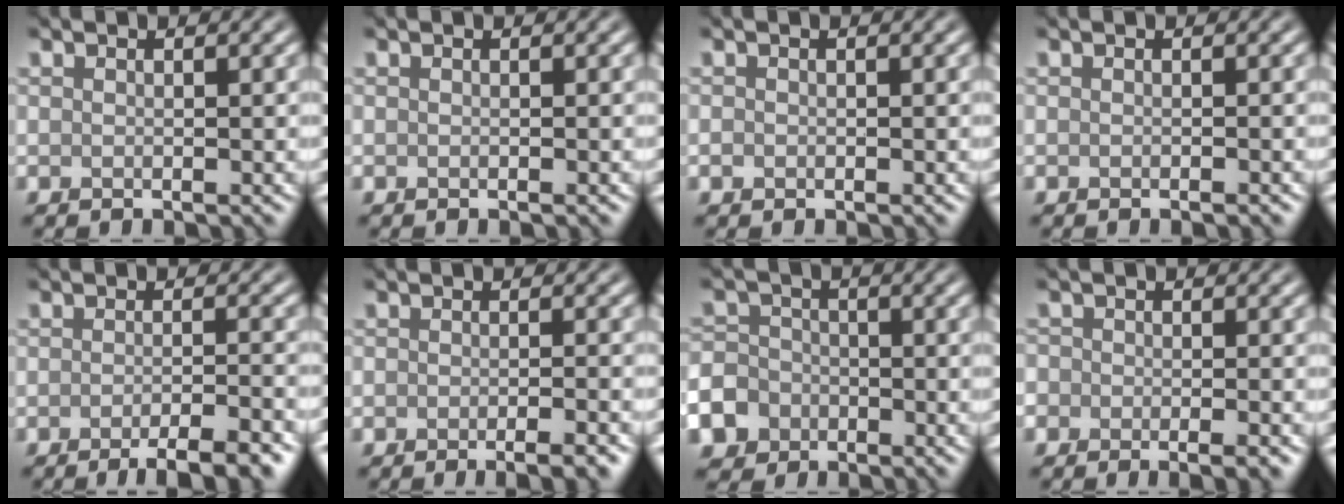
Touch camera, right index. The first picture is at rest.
{"total": 0.0}
{"total": 0.5, "force": [-0.2, 0.4, 0.2], "torque": [-0.001, -0.004, -0.004]}
{"total": 0.6, "force": [-0.4, 0.0, 0.4], "torque": [-0.004, 0.000, -0.005]}
{"total": 5.4, "force": [-3.4, 1.2, 4.1], "torque": [-0.048, 0.001, -0.051]}
{"total": 3.7, "force": [-2.4, 0.9, 2.7], "torque": [-0.028, 0.005, -0.030]}
{"total": 8.7, "force": [-4.9, 6.9, 2.1], "torque": [-0.054, -0.032, -0.105]}
{"total": 3.3, "force": [-2.0, 1.7, 2.0], "torque": [-0.013, 0.000, -0.024]}